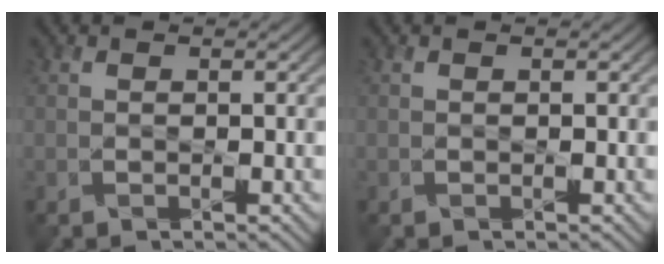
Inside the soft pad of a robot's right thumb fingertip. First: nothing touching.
{"total": 0.0}